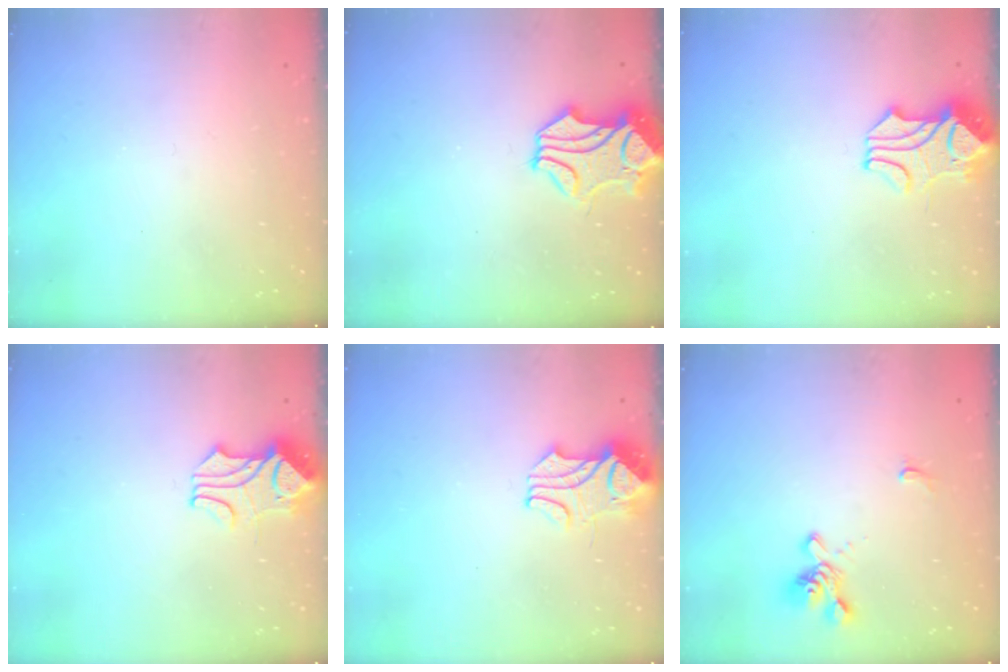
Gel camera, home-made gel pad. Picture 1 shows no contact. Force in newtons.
{"total": 2.2, "press": 1.7, "slide": 1.4}
{"total": 2.3, "press": 2.0, "slide": 1.1}
{"total": 1.7, "press": 1.3, "slide": 1.0}
{"total": 2.4, "press": 2.2, "slide": 1.0}
{"total": 1.6, "press": 1.0, "slide": 1.2}